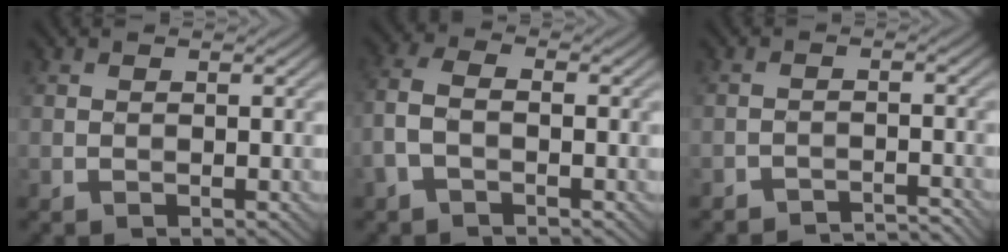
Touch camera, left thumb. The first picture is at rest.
{"total": 3.8, "force": [-1.5, 1.9, 2.9], "torque": [-0.077, 0.007, -0.041]}
{"total": 3.4, "force": [-3.4, 0.3, 0.7], "torque": [-0.009, 0.006, -0.053]}